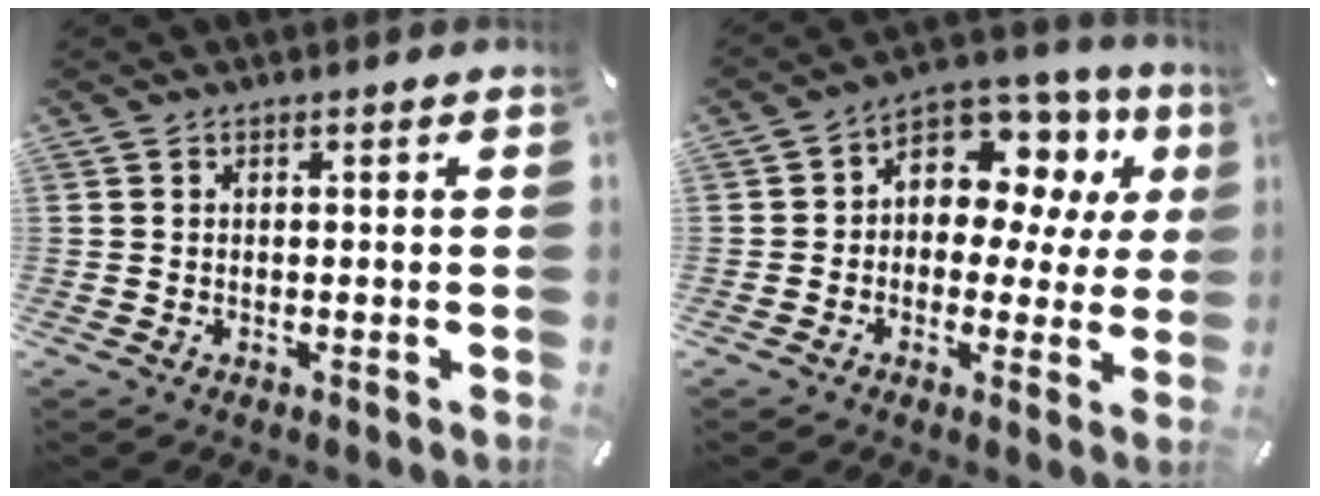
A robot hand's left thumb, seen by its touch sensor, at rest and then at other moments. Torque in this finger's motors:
{"motor_torque": [1.99, 1.98, 0.23, 0.13, 0.09]}